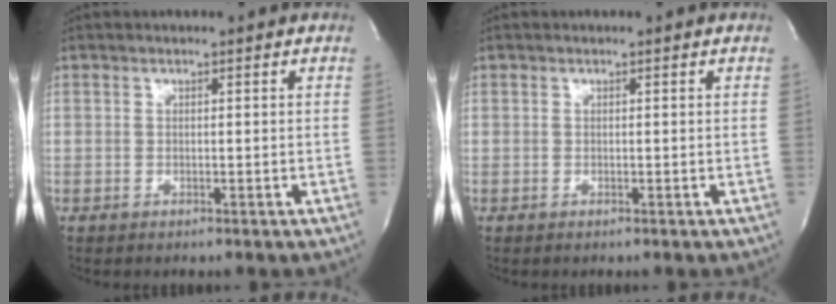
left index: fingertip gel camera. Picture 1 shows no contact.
{"total": 0.0}